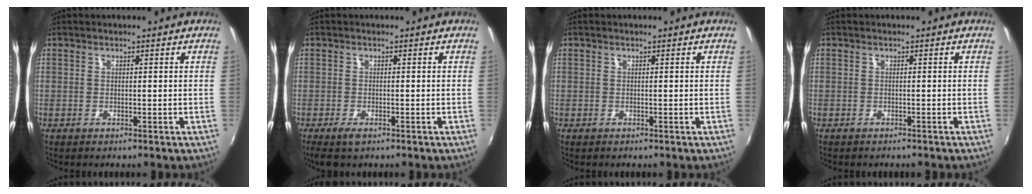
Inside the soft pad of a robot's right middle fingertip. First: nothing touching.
{"total": 2.8, "force": [-1.9, 1.0, 1.9], "torque": [-0.041, -0.010, -0.032]}
{"total": 0.0}
{"total": 0.8, "force": [-0.7, 0.3, 0.2], "torque": [-0.008, -0.004, -0.010]}